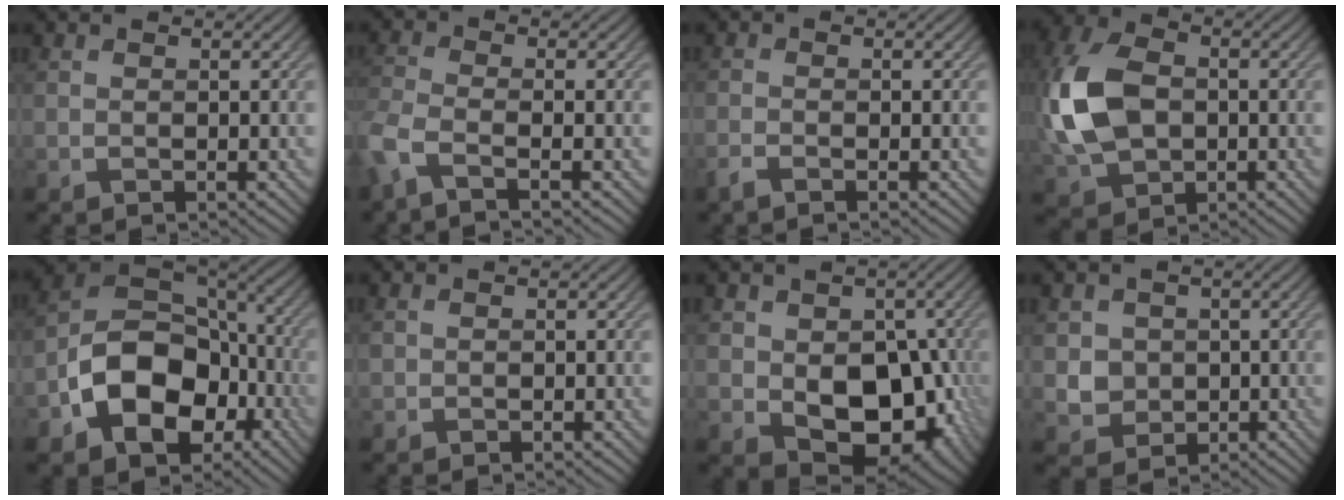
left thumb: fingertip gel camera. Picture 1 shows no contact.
{"total": 4.1, "force": [-2.6, 1.0, 3.1], "torque": [-0.074, -0.011, -0.067]}
{"total": 1.5, "force": [-1.2, 0.2, 0.8], "torque": [-0.022, -0.003, -0.031]}
{"total": 12.5, "force": [-0.6, 8.4, 9.2], "torque": [-0.243, 0.005, -0.020]}
{"total": 13.9, "force": [-4.6, 9.6, 8.9], "torque": [-0.170, -0.027, -0.091]}
{"total": 0.7, "force": [0.1, 0.6, 0.2], "torque": [-0.005, -0.002, 0.001]}
{"total": 11.3, "force": [-1.7, 8.1, 7.8], "torque": [-0.114, -0.030, -0.018]}
{"total": 3.6, "force": [0.2, 3.5, 1.1], "torque": [-0.031, -0.007, -0.001]}